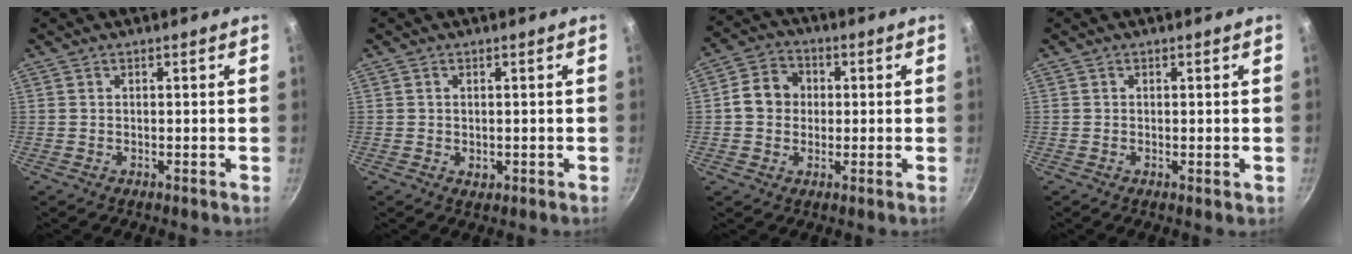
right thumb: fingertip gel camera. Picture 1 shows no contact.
{"total": 1.5, "force": [-0.1, 1.1, 1.0], "torque": [-0.013, -0.002, 0.000]}
{"total": 7.4, "force": [0.4, 6.5, 3.6], "torque": [-0.034, 0.014, -0.008]}
{"total": 0.5, "force": [0.0, 0.2, 0.5], "torque": [-0.006, -0.002, -0.001]}